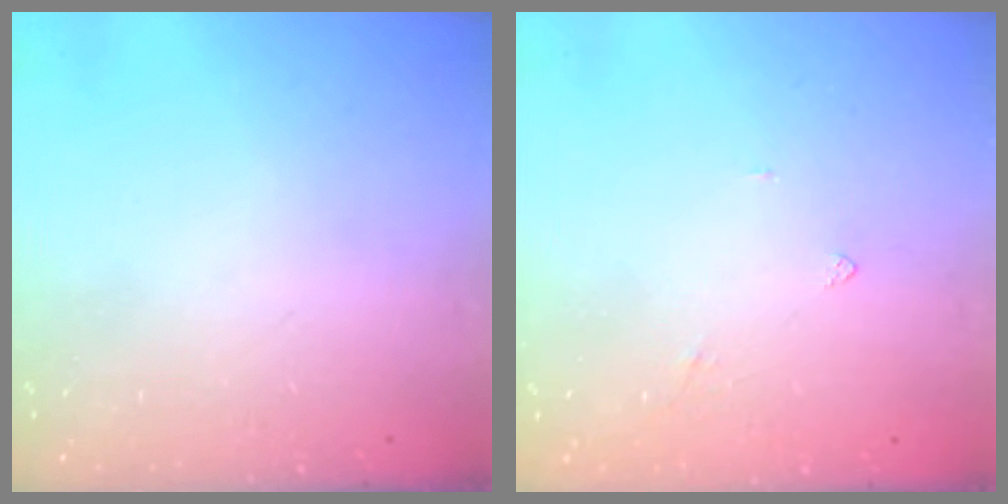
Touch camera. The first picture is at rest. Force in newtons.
{"total": 1.9, "press": 1.8, "slide": 0.4}